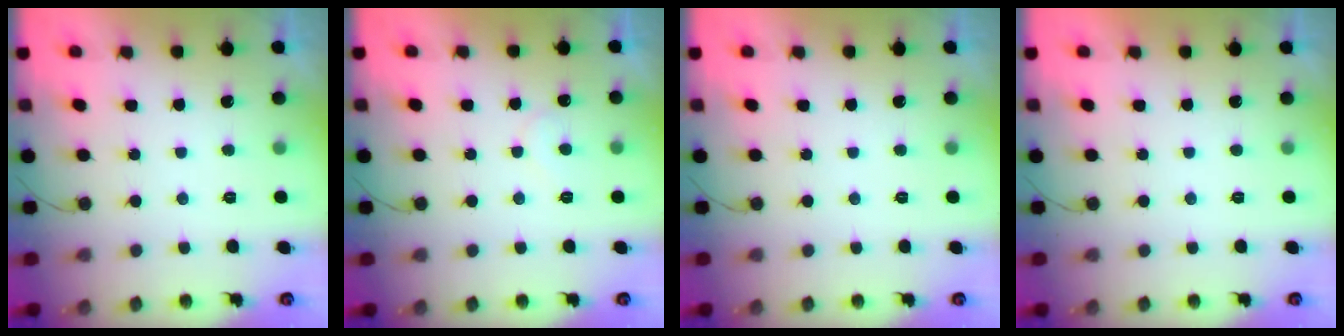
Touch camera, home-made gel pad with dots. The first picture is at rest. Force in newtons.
{"total": 5.3, "press": 5.3, "slide": 0.5}
{"total": 0.0}
{"total": 1.7, "press": 1.6, "slide": 0.1}